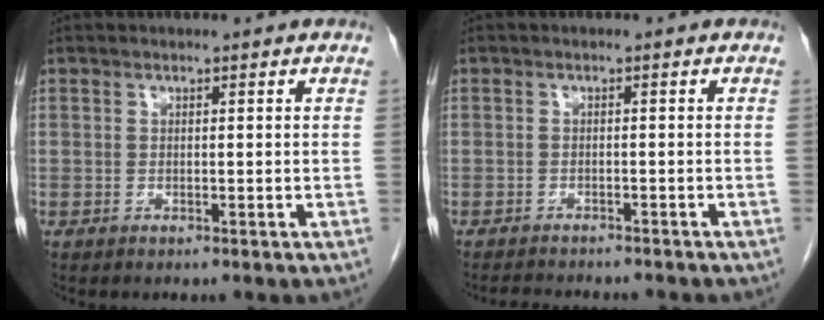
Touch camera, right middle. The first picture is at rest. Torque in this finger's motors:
{"motor_torque": [0.36, -0.27, 0.01, 0.01]}